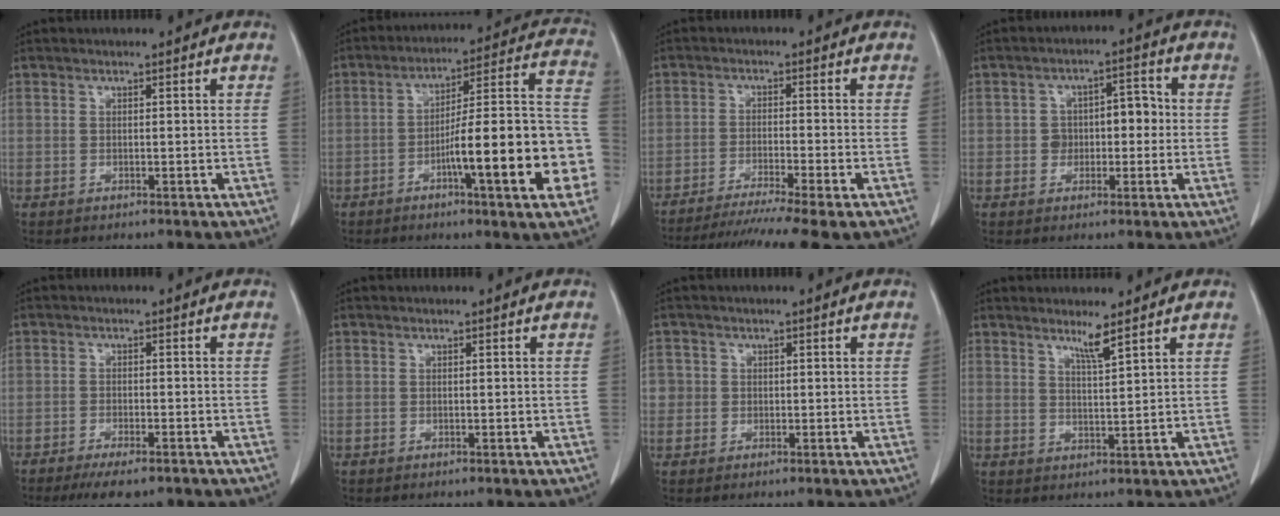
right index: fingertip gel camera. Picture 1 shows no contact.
{"total": 20.2, "force": [-6.2, 1.7, 19.1], "torque": [-0.201, 0.023, -0.087]}
{"total": 12.8, "force": [-10.4, -0.7, 7.4], "torque": [-0.115, -0.029, -0.161]}
{"total": 5.5, "force": [-0.3, 3.6, 4.2], "torque": [-0.061, 0.032, -0.001]}
{"total": 6.1, "force": [-4.7, 1.5, 3.6], "torque": [-0.050, -0.010, -0.071]}
{"total": 0.0}
{"total": 2.4, "force": [0.0, 2.4, 0.1], "torque": [0.014, 0.007, -0.002]}
{"total": 3.0, "force": [2.3, -0.6, 1.8], "torque": [-0.034, -0.011, 0.044]}